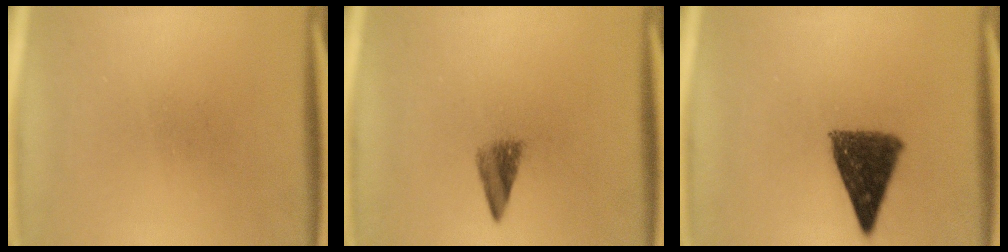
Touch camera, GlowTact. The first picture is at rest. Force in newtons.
{"total": 2.9}
{"total": 10.1}